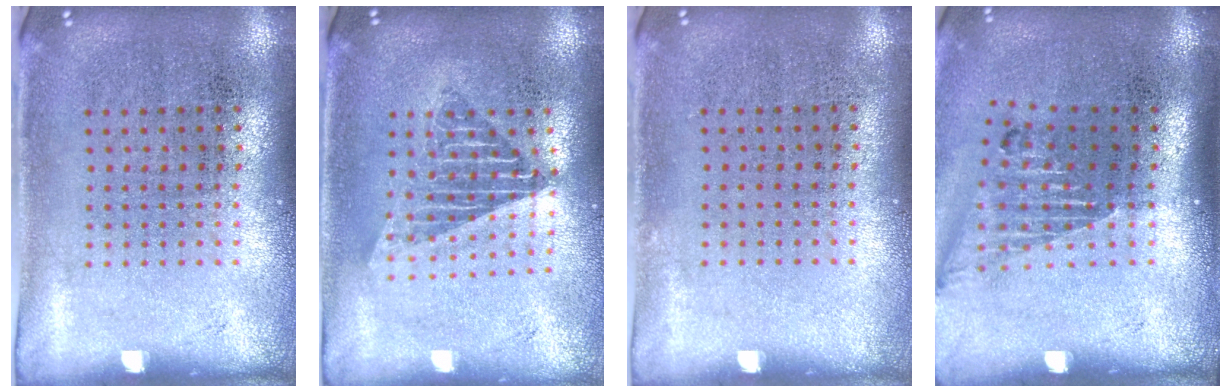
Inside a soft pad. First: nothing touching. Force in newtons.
{"total": 1.6, "press": 1.4, "slide": 0.9}
{"total": 0.0}
{"total": 1.6, "press": 1.2, "slide": 1.0}